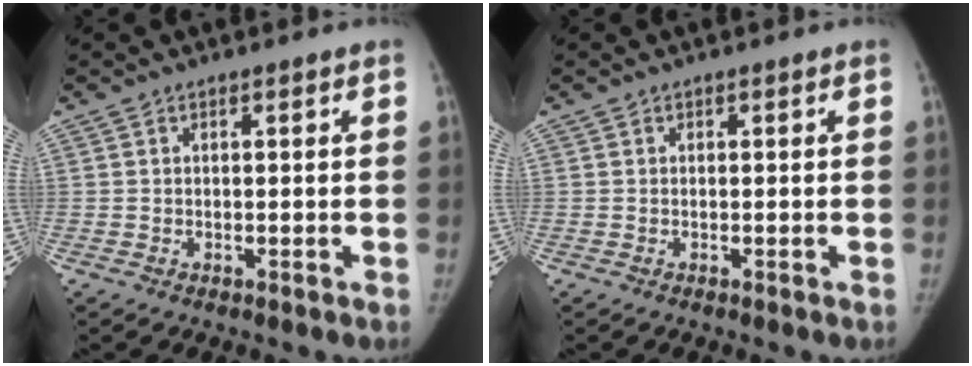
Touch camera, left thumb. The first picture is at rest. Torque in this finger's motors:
{"motor_torque": [0.02, 0.00, 0.12, -0.09, 0.02]}